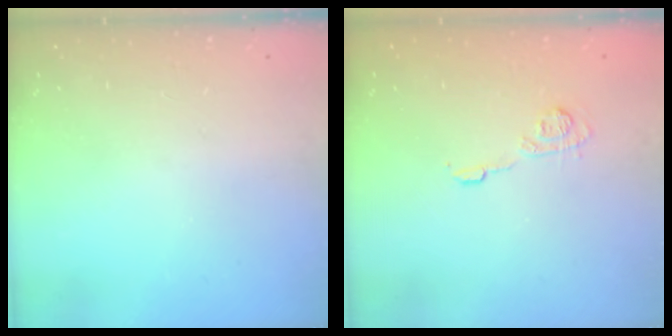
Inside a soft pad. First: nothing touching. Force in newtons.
{"total": 7.8, "press": 7.8, "slide": 0.6}